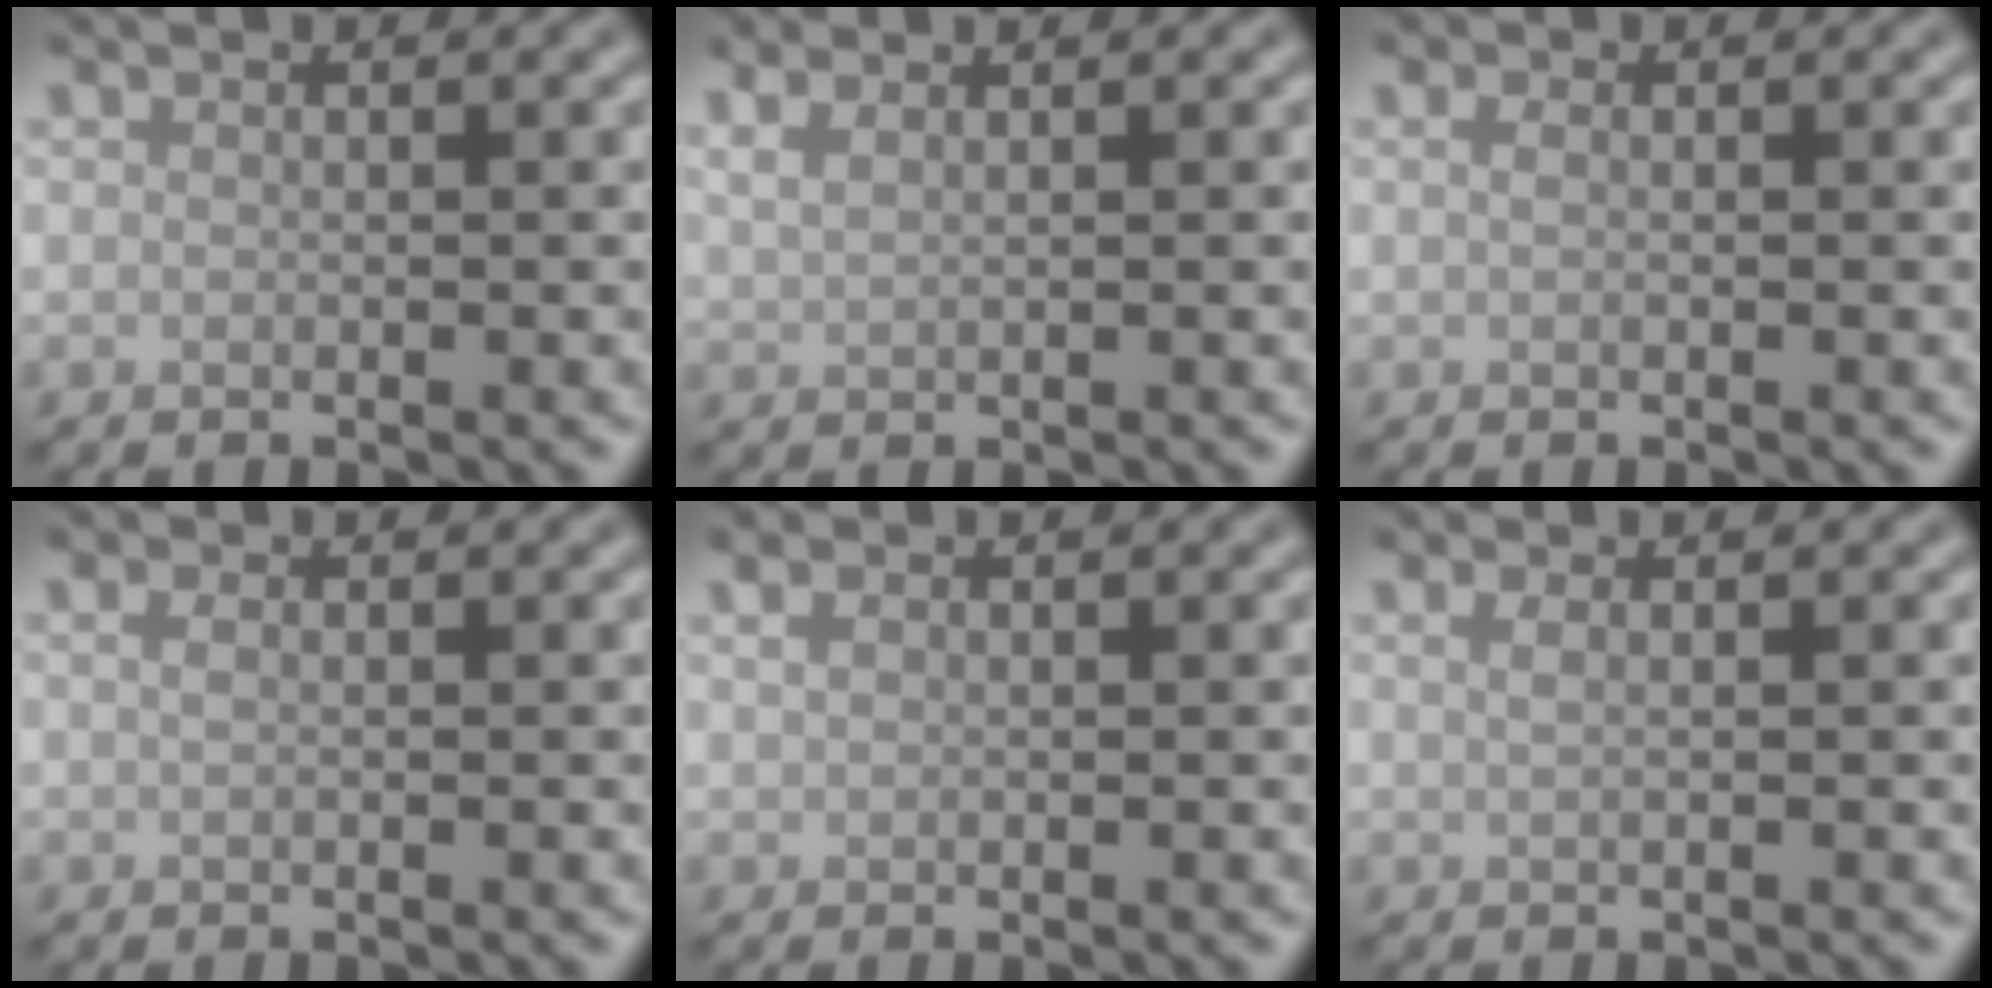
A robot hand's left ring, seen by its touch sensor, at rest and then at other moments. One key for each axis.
{"total": 2.9, "fx": 2.0, "fy": 1.3, "fz": 1.7, "tx": -0.020, "ty": 0.010, "tz": 0.015}
{"total": 0.7, "fx": 0.2, "fy": 0.4, "fz": 0.6, "tx": -0.013, "ty": -0.003, "tz": 0.002}
{"total": 1.0, "fx": 0.4, "fy": 0.5, "fz": 0.8, "tx": -0.015, "ty": -0.001, "tz": 0.004}
{"total": 0.8, "fx": 0.5, "fy": 0.4, "fz": 0.5, "tx": -0.012, "ty": 0.002, "tz": 0.012}
{"total": 1.5, "fx": 0.6, "fy": 0.8, "fz": 1.2, "tx": -0.013, "ty": -0.003, "tz": 0.000}